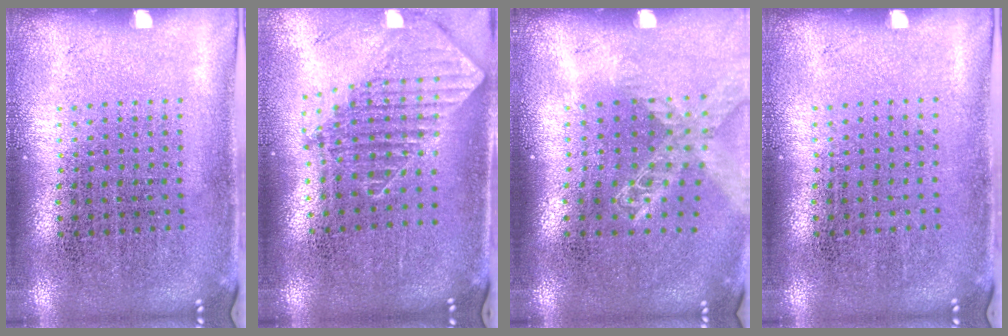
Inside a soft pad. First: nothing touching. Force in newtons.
{"total": 1.8, "press": 1.5, "slide": 1.1}
{"total": 1.4, "press": 1.3, "slide": 0.4}
{"total": 0.0}